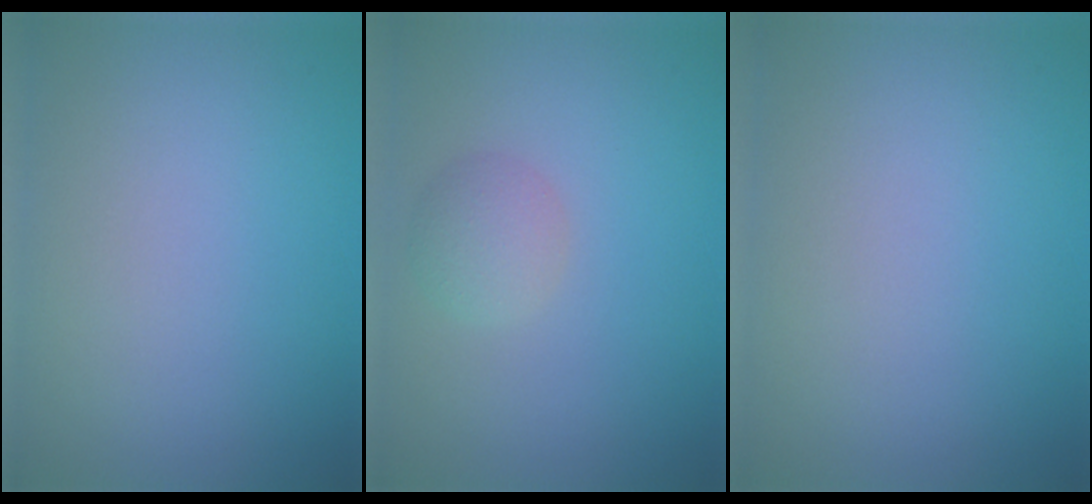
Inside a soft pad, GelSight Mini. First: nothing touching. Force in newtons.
{"total": 2.1, "press": 2.1, "slide": 0.1}
{"total": 0.0}